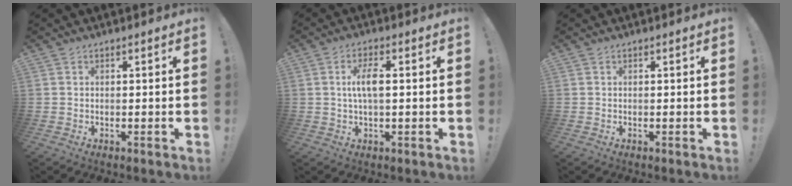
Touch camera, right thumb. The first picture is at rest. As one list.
[{"total": 6.0, "force": [0.3, 2.0, 5.6], "torque": [-0.109, 0.008, 0.001]}, {"total": 0.0}]